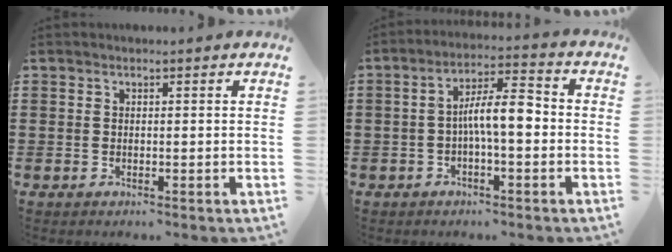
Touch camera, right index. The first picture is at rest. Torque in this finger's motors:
{"motor_torque": [1.69, -0.45, 0.73, 0.13]}